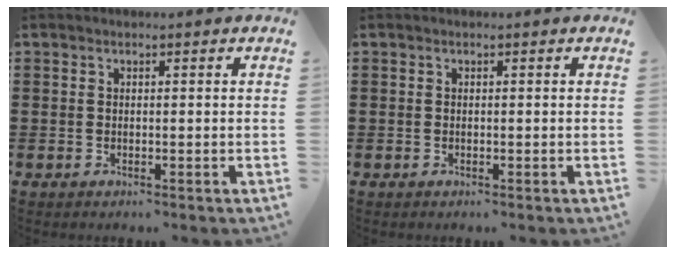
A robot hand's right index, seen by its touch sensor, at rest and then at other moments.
{"total": 0.0}